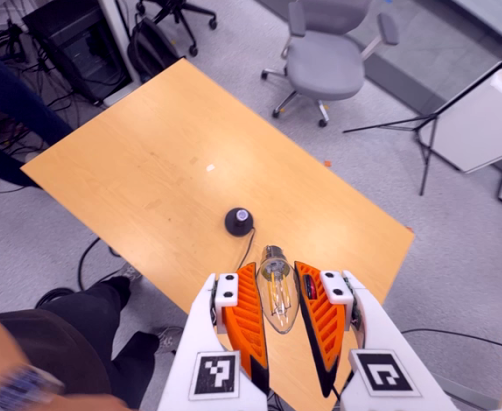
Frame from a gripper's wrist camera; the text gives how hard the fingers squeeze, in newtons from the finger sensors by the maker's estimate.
{"total": 10.5, "left": 10.1, "right": 10.9}